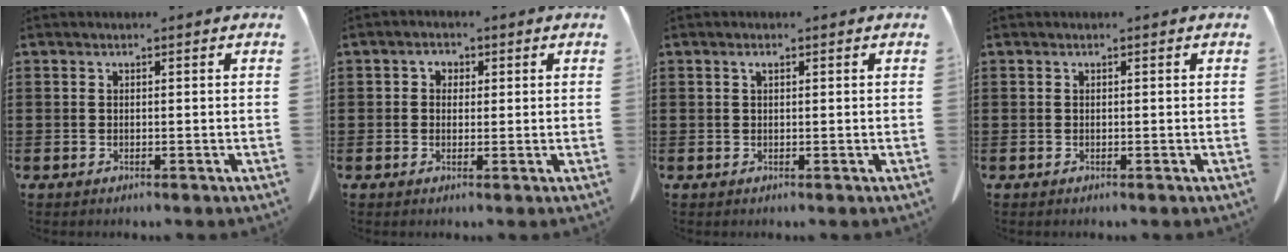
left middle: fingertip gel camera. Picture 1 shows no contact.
{"total": 1.5, "force": [0.0, 1.4, 0.7], "torque": [-0.018, 0.008, -0.001]}
{"total": 0.9, "force": [0.4, 0.3, 0.8], "torque": [-0.008, 0.000, 0.005]}
{"total": 0.0}